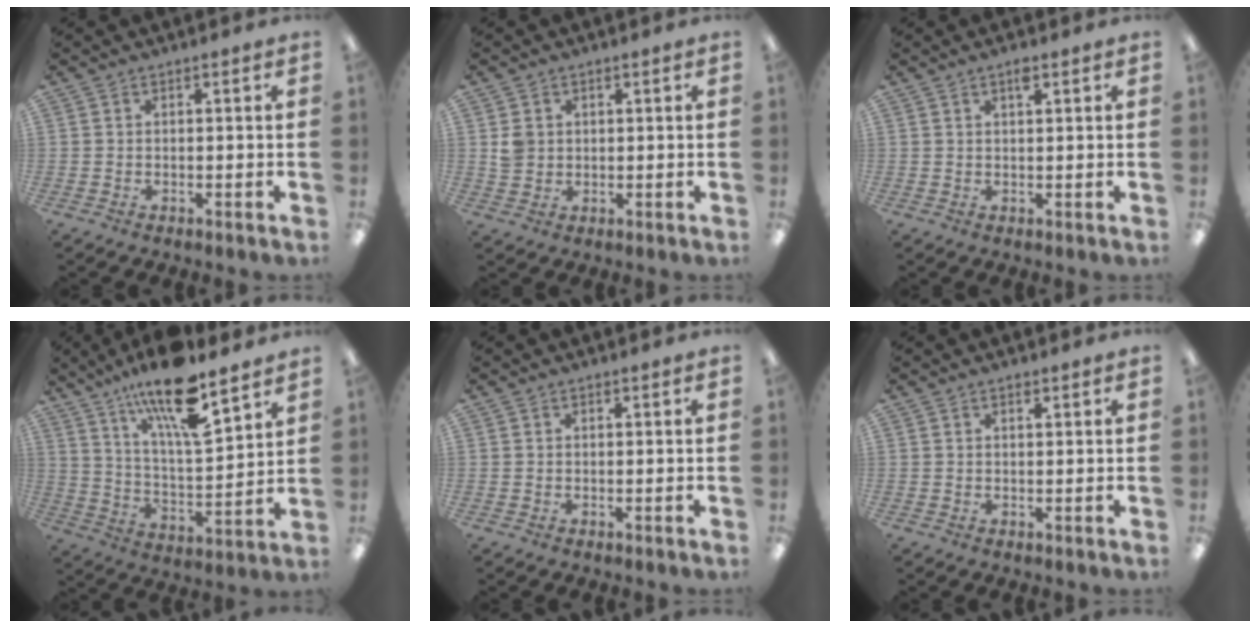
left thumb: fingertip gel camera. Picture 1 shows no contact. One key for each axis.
{"total": 3.2, "fx": 1.0, "fy": 2.9, "fz": 0.8, "tx": -0.006, "ty": -0.001, "tz": 0.016}
{"total": 2.0, "fx": 1.3, "fy": 0.5, "fz": 1.3, "tx": -0.022, "ty": -0.001, "tz": 0.021}
{"total": 18.5, "fx": 13.5, "fy": 4.7, "fz": 11.8, "tx": -0.209, "ty": -0.080, "tz": 0.225}
{"total": 0.0}
{"total": 0.7, "fx": 0.6, "fy": 0.2, "fz": 0.3, "tx": -0.007, "ty": 0.001, "tz": 0.011}